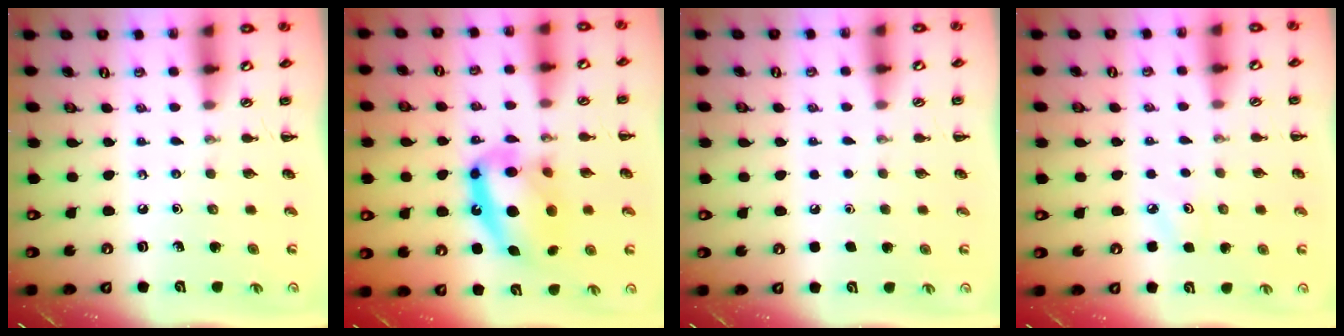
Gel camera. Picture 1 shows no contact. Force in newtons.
{"total": 16.0, "press": 15.4, "slide": 4.4}
{"total": 1.8, "press": 1.8, "slide": 0.1}
{"total": 5.8, "press": 5.6, "slide": 1.5}